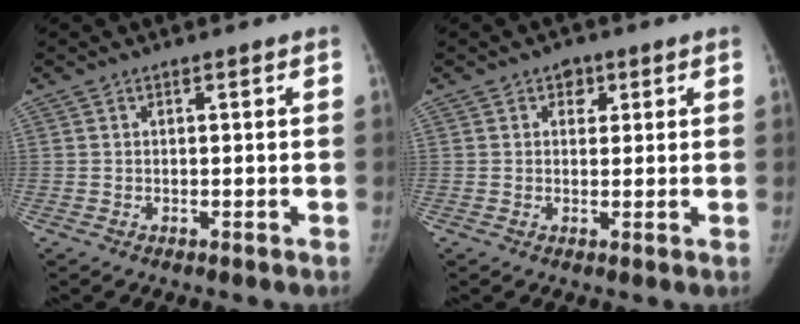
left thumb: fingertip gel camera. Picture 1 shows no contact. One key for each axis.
{"total": 2.7, "fx": 1.3, "fy": 2.1, "fz": 1.1, "tx": 0.007, "ty": -0.003, "tz": 0.013}